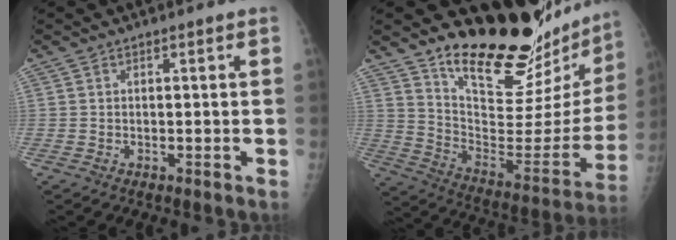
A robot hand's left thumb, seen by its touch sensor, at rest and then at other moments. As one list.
[{"total": 27.2, "force": [23.7, 6.6, 11.6], "torque": [-0.141, -0.189, 0.344]}]